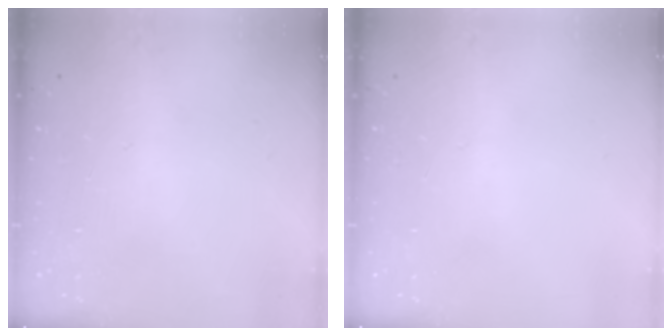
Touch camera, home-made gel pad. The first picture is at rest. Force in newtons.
{"total": 0.0}